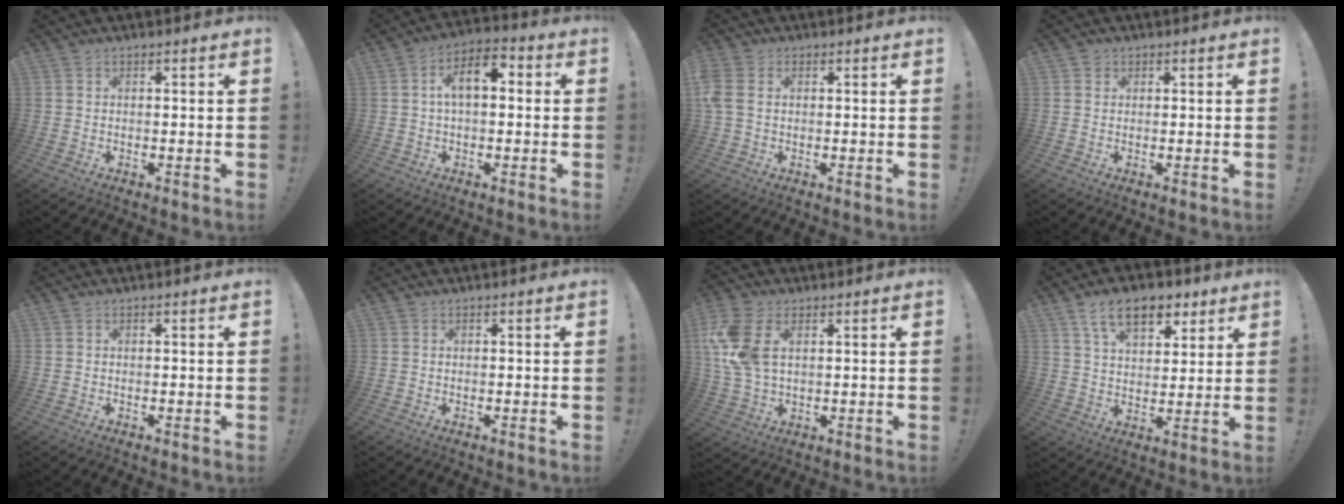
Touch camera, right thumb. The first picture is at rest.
{"total": 9.2, "force": [1.3, 5.0, 7.7], "torque": [-0.119, 0.010, 0.023]}
{"total": 5.2, "force": [1.0, 3.8, 3.4], "torque": [-0.083, -0.003, 0.021]}
{"total": 1.4, "force": [0.9, 1.1, 0.1], "torque": [0.005, -0.003, 0.014]}
{"total": 0.0}
{"total": 0.0}
{"total": 11.5, "force": [3.4, 7.0, 8.5], "torque": [-0.173, -0.007, 0.064]}
{"total": 13.4, "force": [7.6, 7.3, 8.2], "torque": [-0.120, -0.026, 0.137]}